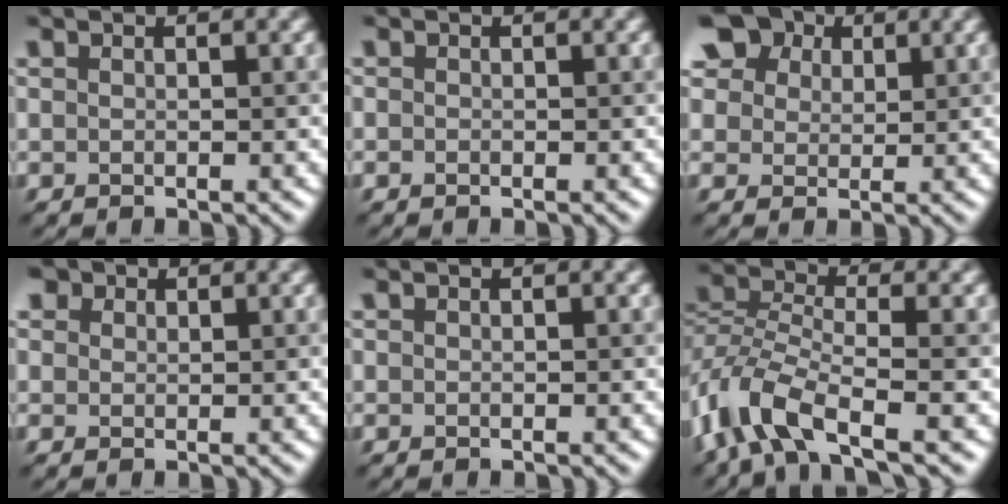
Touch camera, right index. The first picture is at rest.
{"total": 0.0}
{"total": 9.6, "force": [5.8, 6.6, 4.0], "torque": [-0.104, 0.028, 0.086]}
{"total": 2.5, "force": [1.7, 1.6, 0.8], "torque": [-0.020, 0.004, 0.019]}
{"total": 0.0}
{"total": 7.1, "force": [-4.0, 2.6, 5.3], "torque": [-0.117, 0.003, -0.093]}